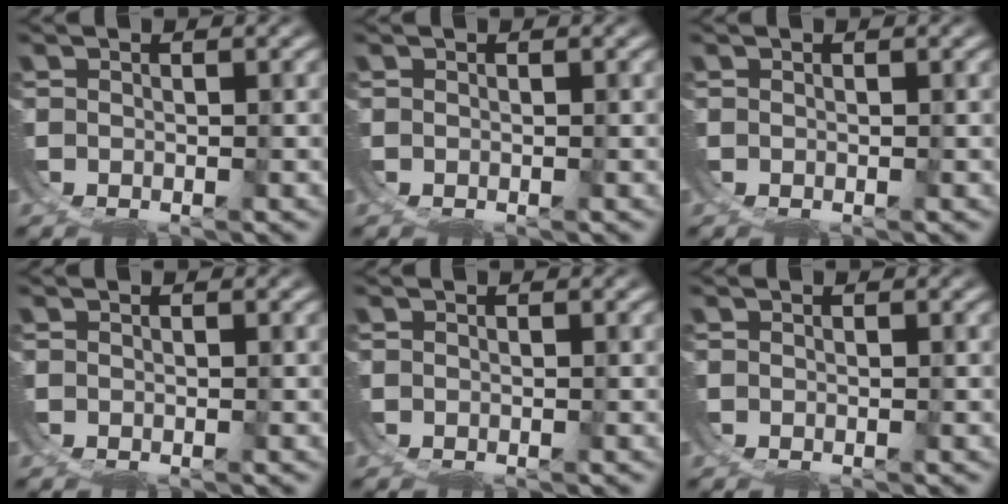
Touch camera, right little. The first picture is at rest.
{"total": 0.0}
{"total": 0.0}
{"total": 0.0}
{"total": 0.0}
{"total": 0.0}